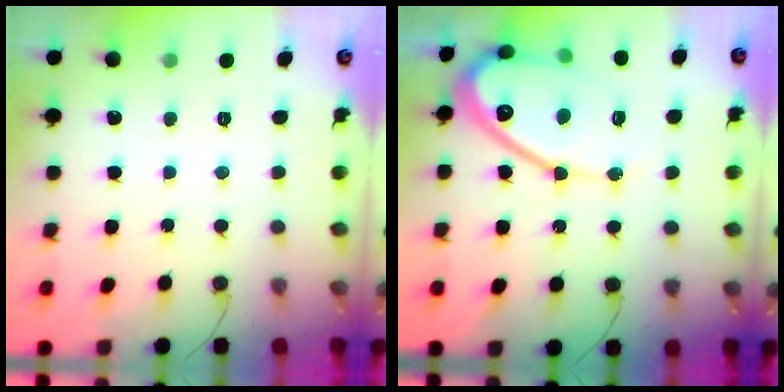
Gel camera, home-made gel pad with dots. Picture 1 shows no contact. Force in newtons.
{"total": 16.1, "press": 16.1, "slide": 1.5}